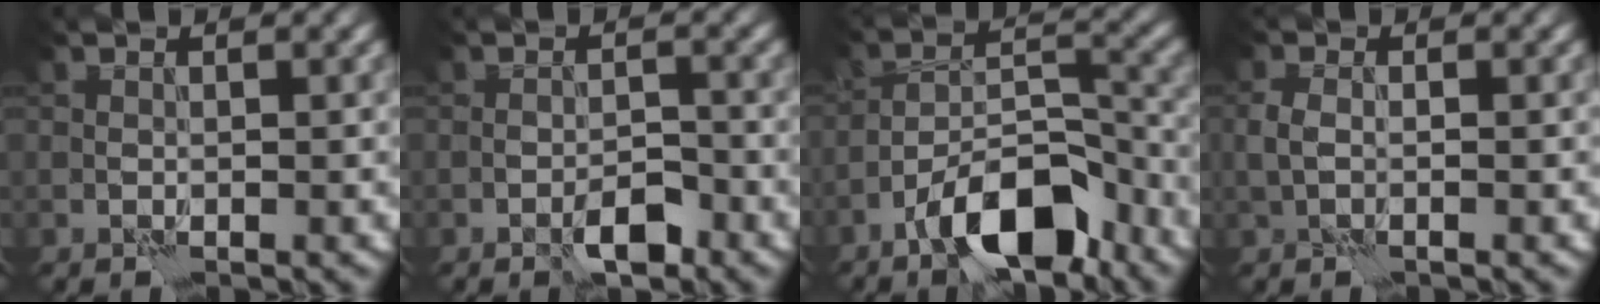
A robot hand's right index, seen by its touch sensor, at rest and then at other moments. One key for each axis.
{"total": 2.5, "fx": -1.7, "fy": 0.8, "fz": 1.7, "tx": -0.022, "ty": 0.007, "tz": -0.026}
{"total": 8.2, "fx": -5.4, "fy": 2.8, "fz": 5.4, "tx": -0.080, "ty": 0.009, "tz": -0.096}
{"total": 0.5, "fx": 0.3, "fy": 0.1, "fz": 0.4, "tx": -0.016, "ty": 0.001, "tz": 0.005}